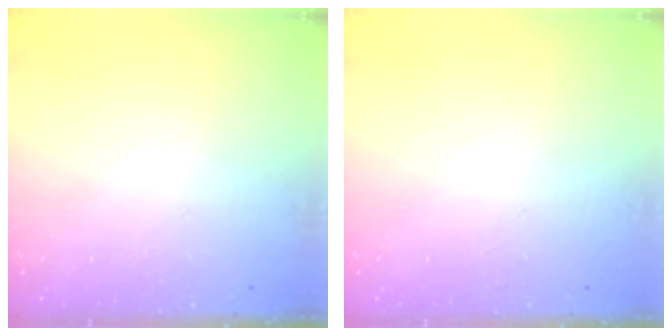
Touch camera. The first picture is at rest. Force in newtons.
{"total": 0.0}